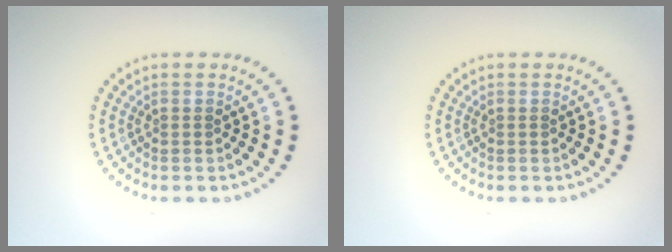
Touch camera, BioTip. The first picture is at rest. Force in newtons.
{"total": 0.0}